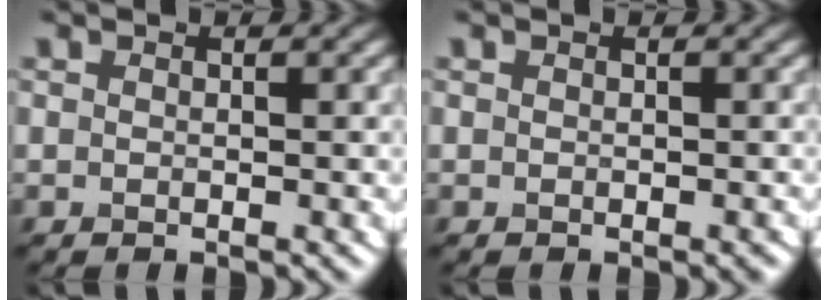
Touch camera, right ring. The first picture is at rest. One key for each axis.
{"total": 0.0}